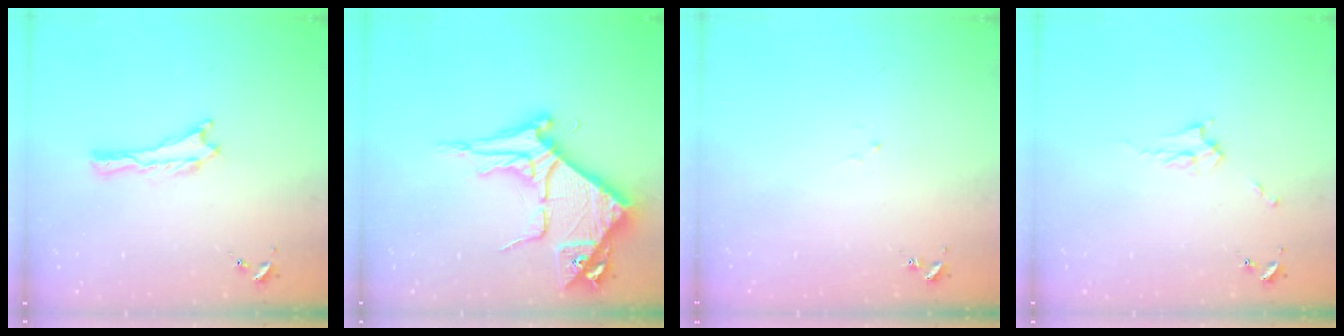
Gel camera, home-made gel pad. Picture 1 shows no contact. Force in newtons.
{"total": 8.7, "press": 8.6, "slide": 1.0}
{"total": 1.1, "press": 1.0, "slide": 0.2}
{"total": 2.9, "press": 2.9, "slide": 0.4}